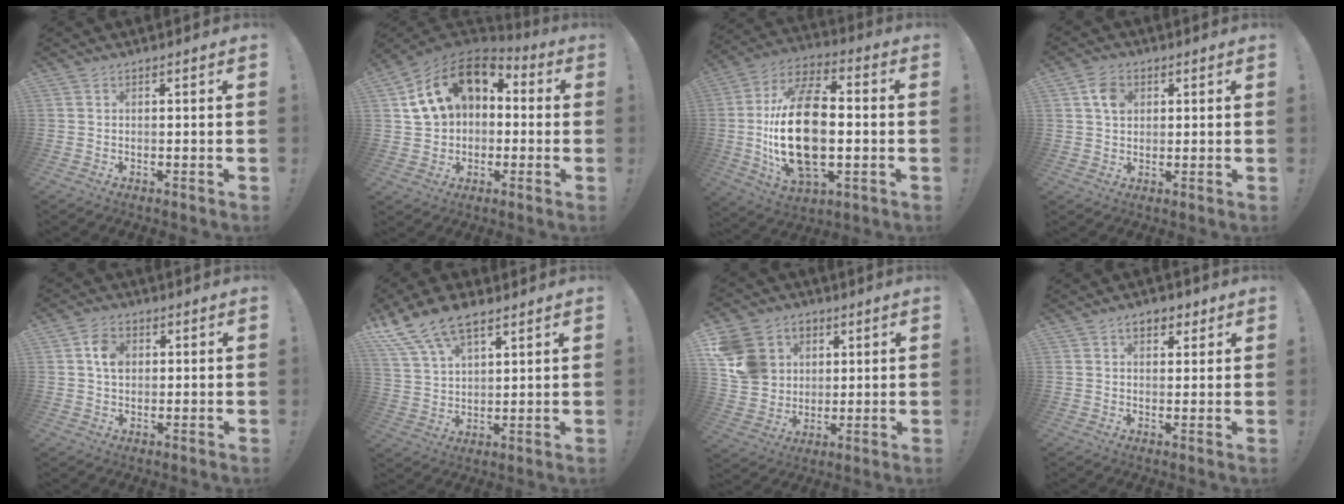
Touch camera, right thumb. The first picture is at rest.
{"total": 17.5, "force": [5.7, 12.5, 10.8], "torque": [-0.176, -0.005, 0.108]}
{"total": 24.3, "force": [-1.6, 13.6, 20.1], "torque": [-0.378, 0.005, -0.025]}
{"total": 6.0, "force": [2.1, 4.7, 3.1], "torque": [-0.047, 0.003, 0.039]}
{"total": 6.1, "force": [1.5, 4.5, 3.9], "torque": [-0.057, 0.006, 0.027]}
{"total": 12.7, "force": [8.6, 6.1, 7.1], "torque": [-0.136, -0.041, 0.163]}
{"total": 14.3, "force": [4.1, 12.7, 5.1], "torque": [-0.088, -0.009, 0.094]}
{"total": 5.2, "force": [2.6, 3.3, 3.0], "torque": [-0.033, -0.002, 0.044]}